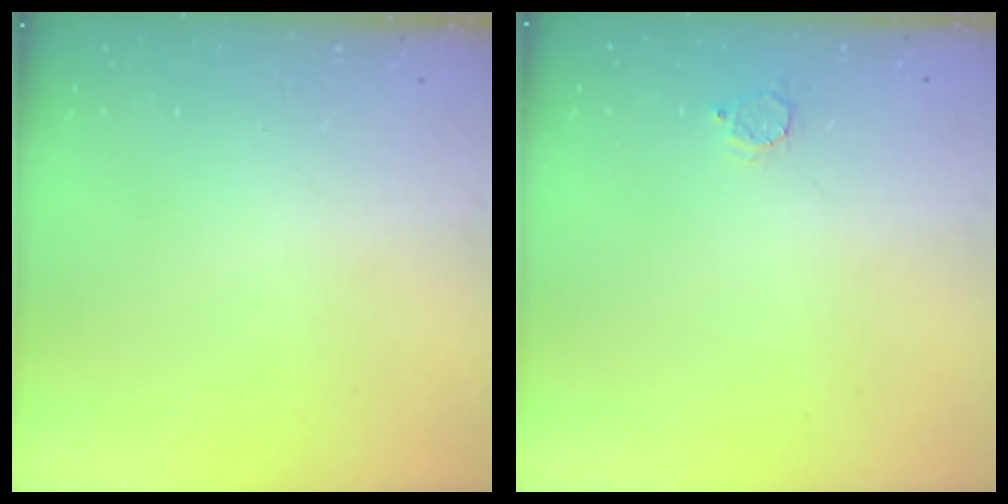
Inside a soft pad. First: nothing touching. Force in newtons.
{"total": 2.1, "press": 2.1, "slide": 0.2}